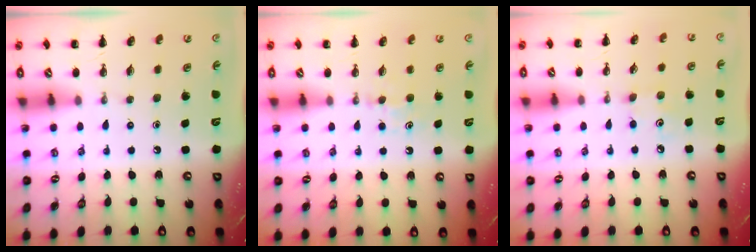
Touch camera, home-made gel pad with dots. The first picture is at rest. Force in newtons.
{"total": 3.9, "press": 3.7, "slide": 1.3}
{"total": 3.8, "press": 3.6, "slide": 1.0}